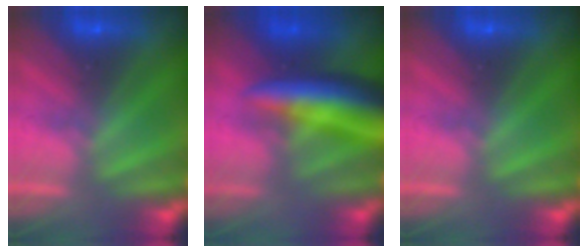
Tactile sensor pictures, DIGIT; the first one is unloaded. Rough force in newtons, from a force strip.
{"total": 7.7}
{"total": 0.0}